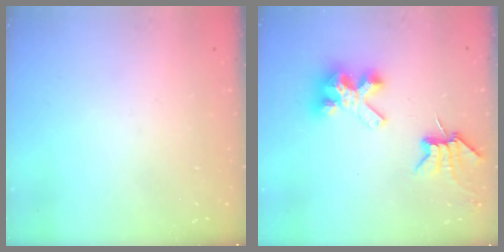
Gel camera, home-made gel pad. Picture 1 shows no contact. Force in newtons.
{"total": 8.1, "press": 8.1, "slide": 0.6}